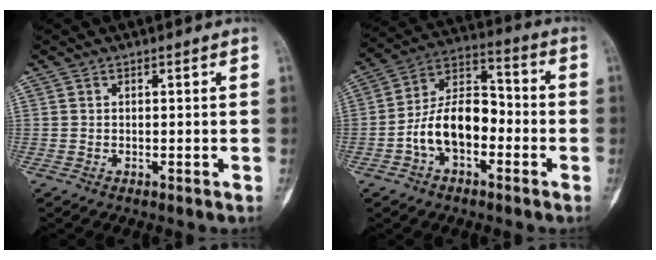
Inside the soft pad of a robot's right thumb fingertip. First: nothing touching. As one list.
[{"total": 13.0, "force": [-3.7, 7.9, 9.6], "torque": [-0.154, 0.051, -0.073]}]